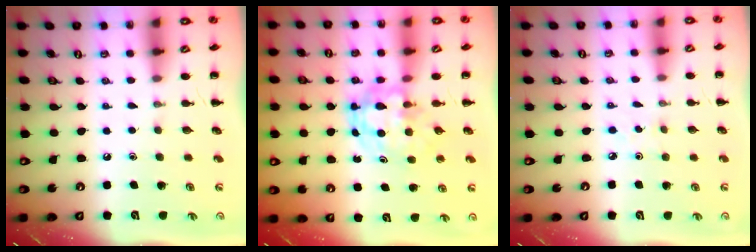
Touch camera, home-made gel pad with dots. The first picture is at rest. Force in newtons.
{"total": 5.3, "press": 5.1, "slide": 1.2}
{"total": 1.5, "press": 1.4, "slide": 0.6}